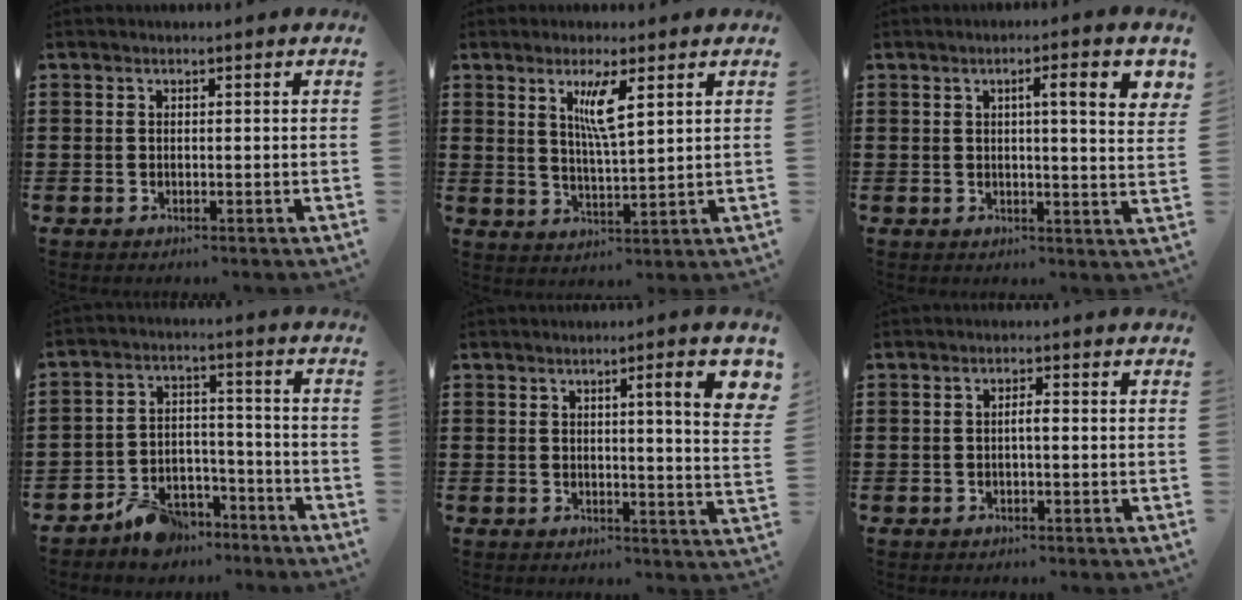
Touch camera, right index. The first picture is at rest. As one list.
[{"total": 5.5, "force": [2.5, 1.0, 4.8], "torque": [-0.095, -0.001, 0.039]}, {"total": 6.6, "force": [2.2, 0.8, 6.2], "torque": [-0.106, -0.001, 0.029]}, {"total": 7.0, "force": [-5.9, 3.2, 1.8], "torque": [-0.032, 0.030, -0.112]}, {"total": 7.7, "force": [2.9, 0.4, 7.1], "torque": [-0.113, -0.003, 0.039]}, {"total": 1.5, "force": [-0.3, 0.3, 1.4], "torque": [-0.027, 0.003, -0.006]}]